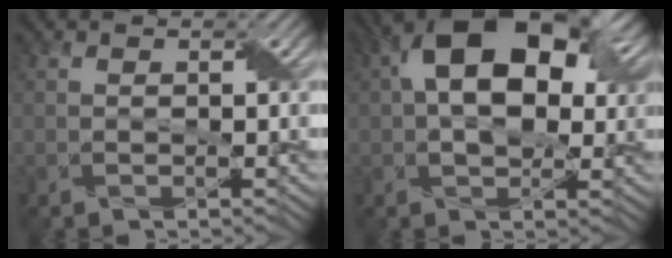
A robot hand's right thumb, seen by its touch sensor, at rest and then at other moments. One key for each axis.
{"total": 14.6, "fx": 4.3, "fy": 8.4, "fz": 11.1, "tx": -0.190, "ty": 0.034, "tz": 0.057}